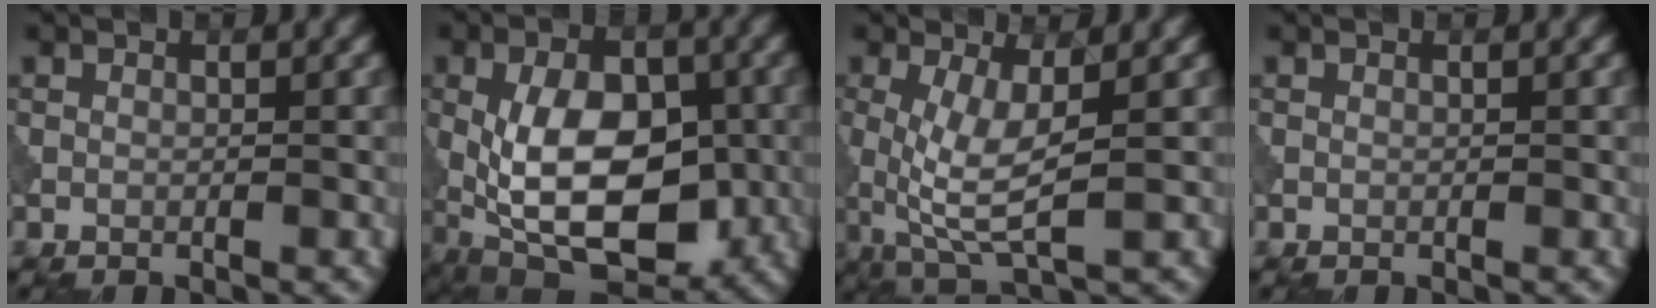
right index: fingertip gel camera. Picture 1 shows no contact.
{"total": 11.5, "force": [-1.2, 6.4, 9.5], "torque": [-0.164, -0.007, -0.019]}
{"total": 5.1, "force": [0.2, 1.5, 4.9], "torque": [-0.105, -0.009, 0.007]}
{"total": 0.0}